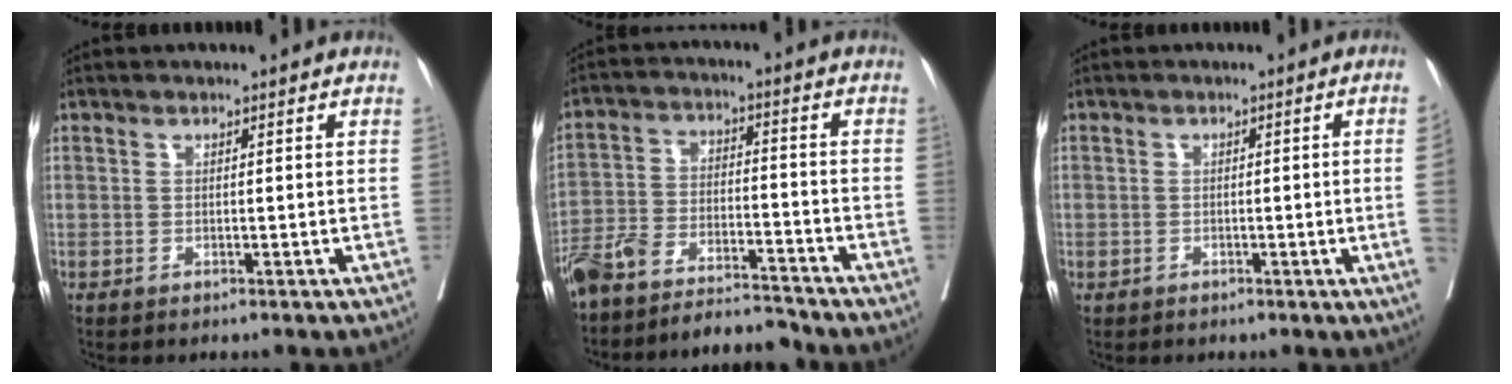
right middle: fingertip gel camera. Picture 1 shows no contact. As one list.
[{"total": 10.9, "force": [-10.4, 1.0, 2.9], "torque": [-0.049, 0.012, -0.182]}, {"total": 2.8, "force": [-0.3, -0.3, 2.8], "torque": [-0.039, 0.004, -0.001]}]